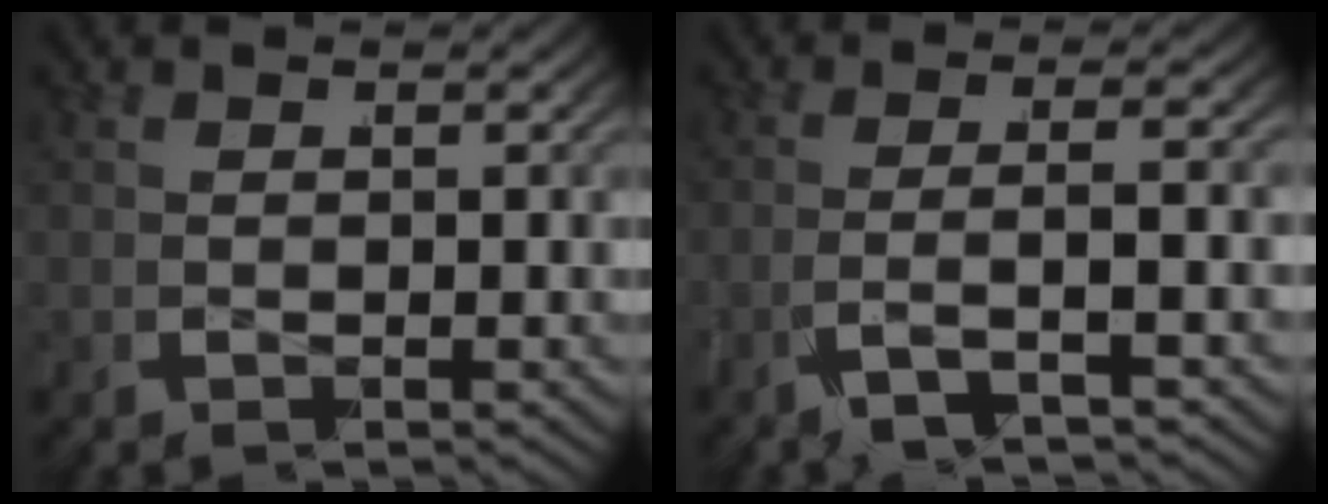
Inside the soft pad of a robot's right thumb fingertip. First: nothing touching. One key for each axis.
{"total": 3.6, "fx": -1.9, "fy": 0.4, "fz": 3.1, "tx": -0.082, "ty": 0.007, "tz": -0.037}